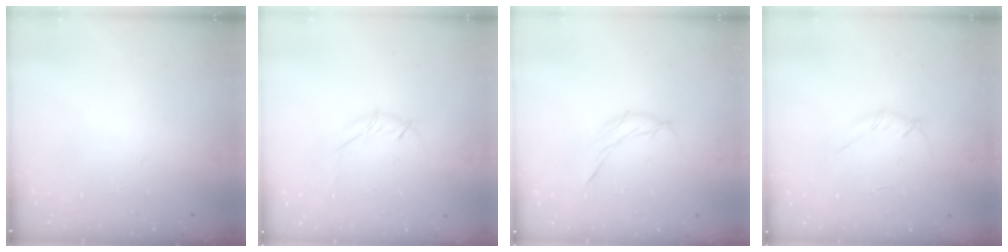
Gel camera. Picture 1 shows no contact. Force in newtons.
{"total": 3.8, "press": 3.7, "slide": 1.0}
{"total": 6.3, "press": 6.2, "slide": 1.0}
{"total": 3.3, "press": 3.2, "slide": 0.9}